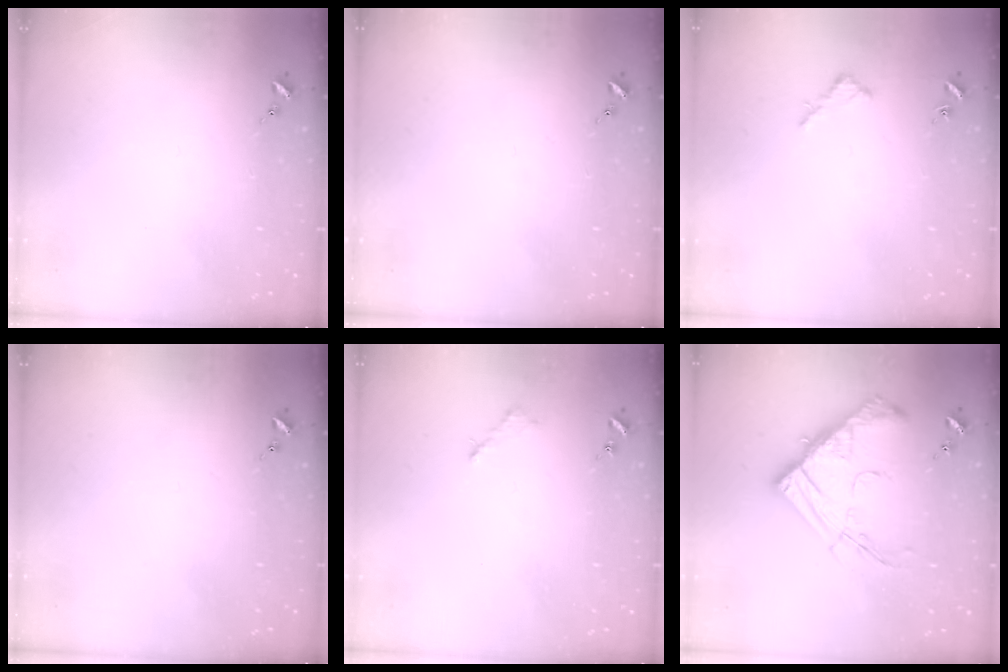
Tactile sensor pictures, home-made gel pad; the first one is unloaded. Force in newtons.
{"total": 0.0}
{"total": 2.6, "press": 2.6, "slide": 0.2}
{"total": 0.0}
{"total": 2.6, "press": 2.5, "slide": 0.3}
{"total": 18.4, "press": 18.3, "slide": 2.0}